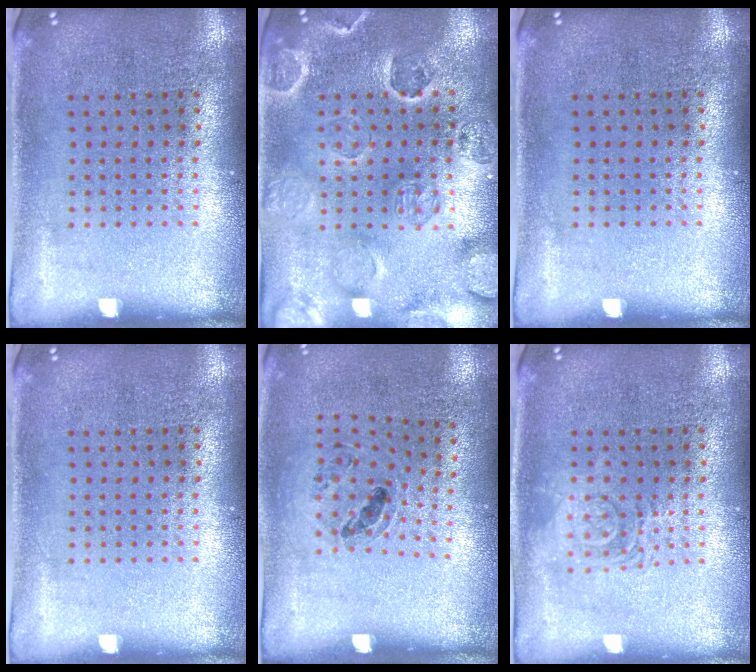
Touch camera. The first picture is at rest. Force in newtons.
{"total": 2.6, "press": 2.5, "slide": 0.6}
{"total": 0.0}
{"total": 0.0}
{"total": 1.0, "press": 0.8, "slide": 0.5}
{"total": 2.5, "press": 2.5, "slide": 0.5}